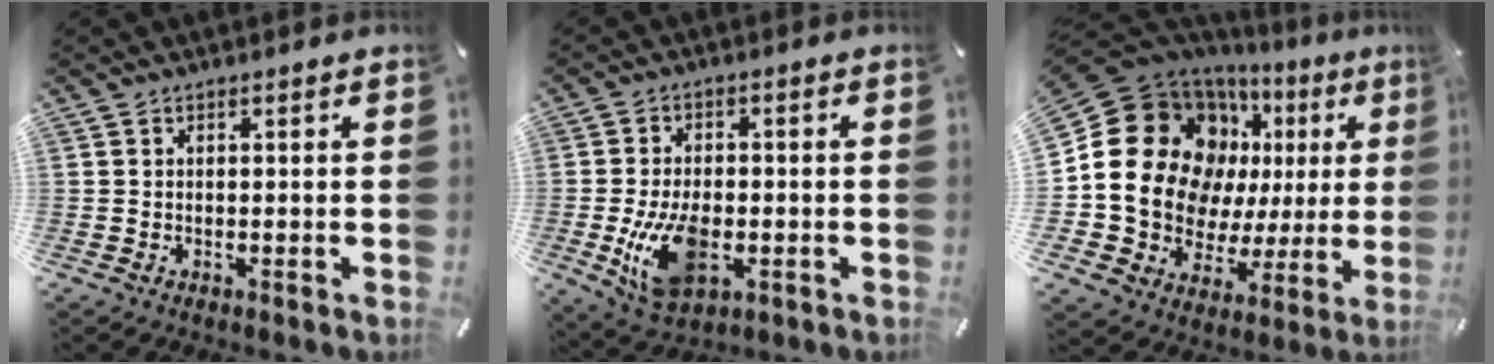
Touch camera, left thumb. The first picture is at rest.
{"total": 12.1, "force": [-2.7, 7.4, 9.1], "torque": [-0.186, -0.008, -0.048]}
{"total": 21.7, "force": [6.1, 17.1, 11.9], "torque": [-0.210, -0.045, 0.137]}